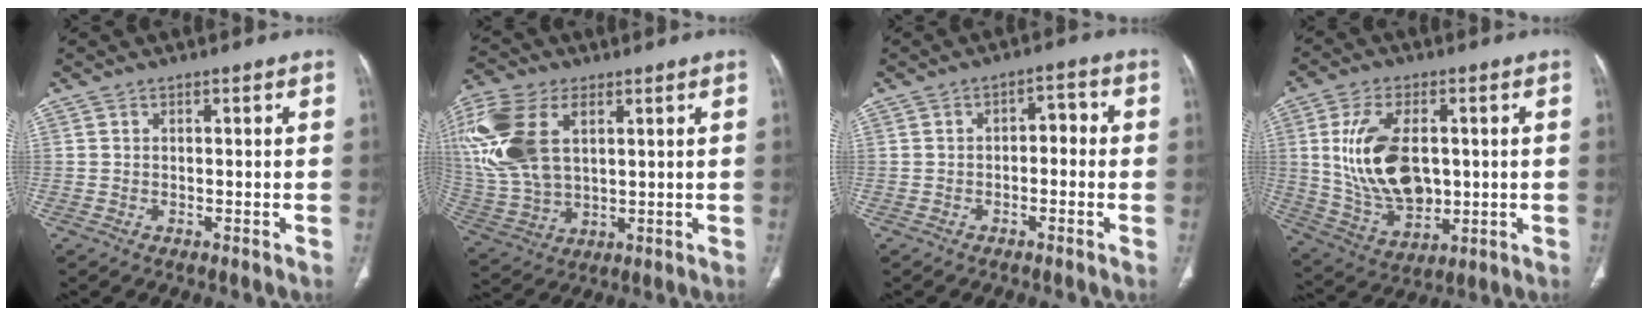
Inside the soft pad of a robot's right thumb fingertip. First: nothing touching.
{"total": 20.9, "force": [6.3, 12.4, 15.6], "torque": [-0.373, -0.005, 0.126]}
{"total": 3.7, "force": [-0.5, 2.2, 3.0], "torque": [-0.027, 0.023, -0.016]}
{"total": 16.1, "force": [1.8, 9.6, 12.7], "torque": [-0.223, -0.010, 0.048]}